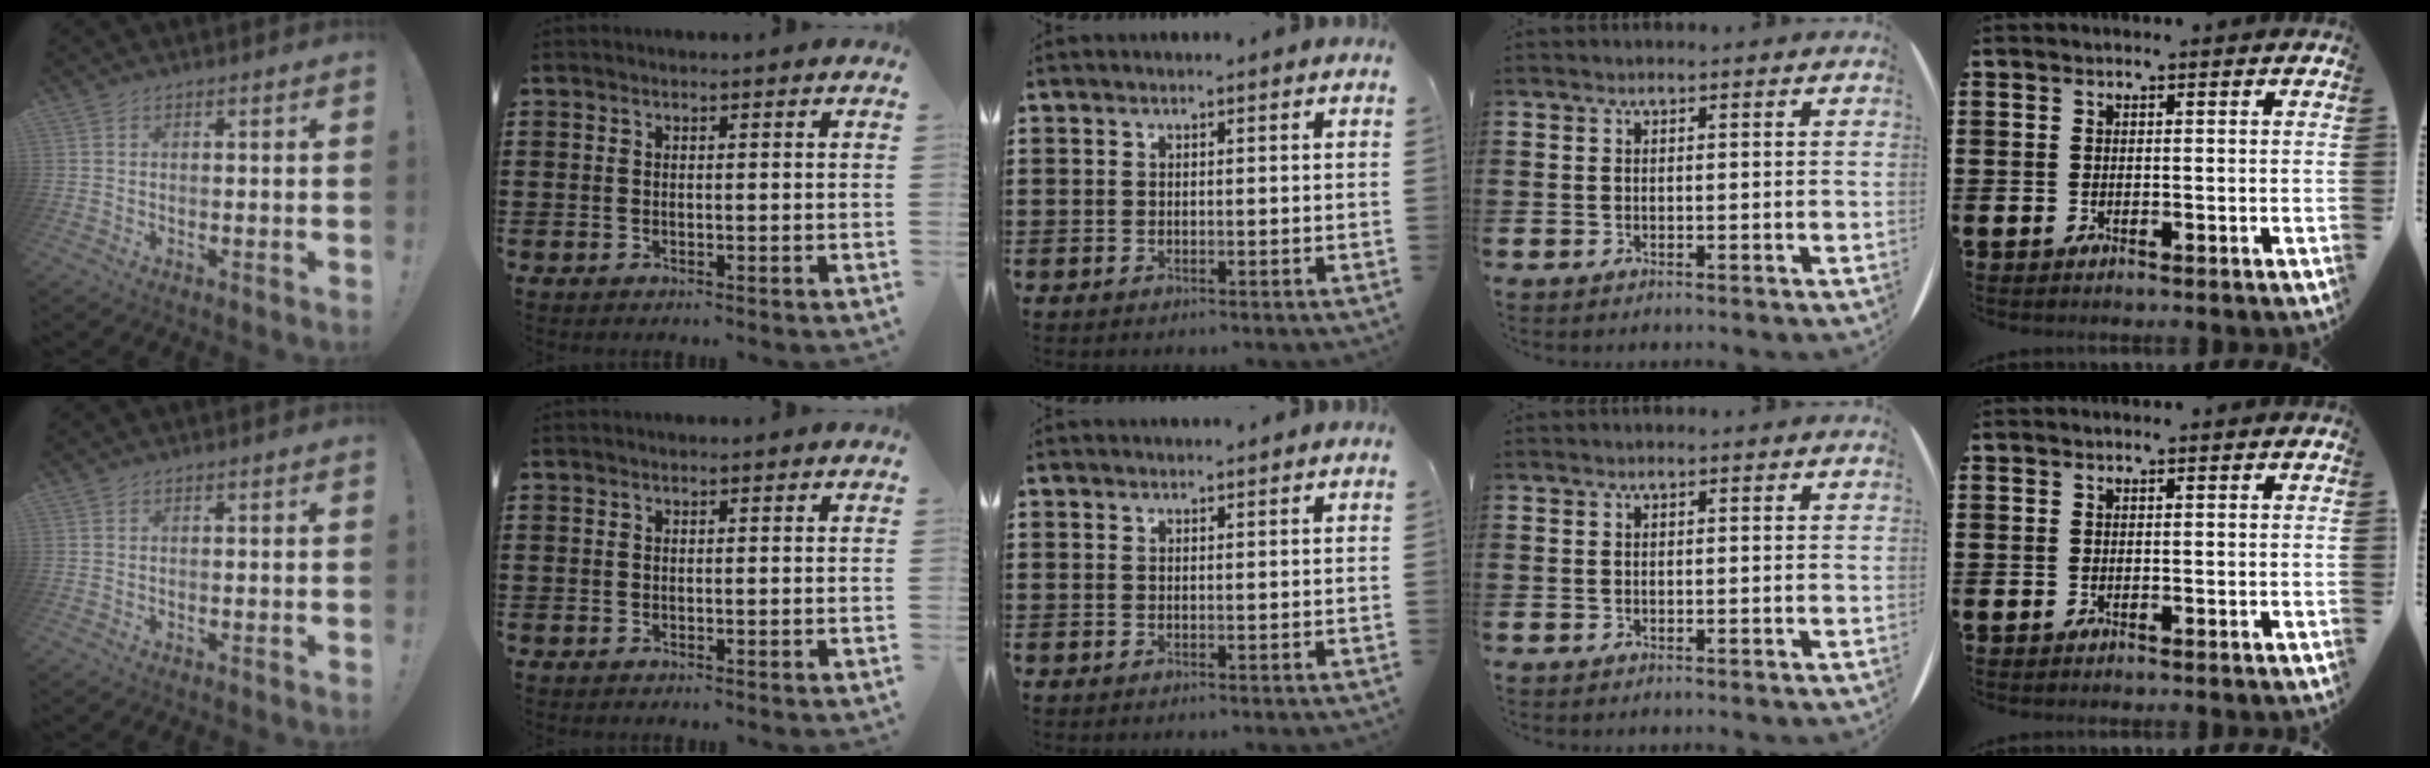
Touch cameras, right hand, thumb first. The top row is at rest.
{"middle": {"total": 0.6, "force": [0.6, -0.1, 0.1], "torque": [0.005, -0.005, 0.011]}}